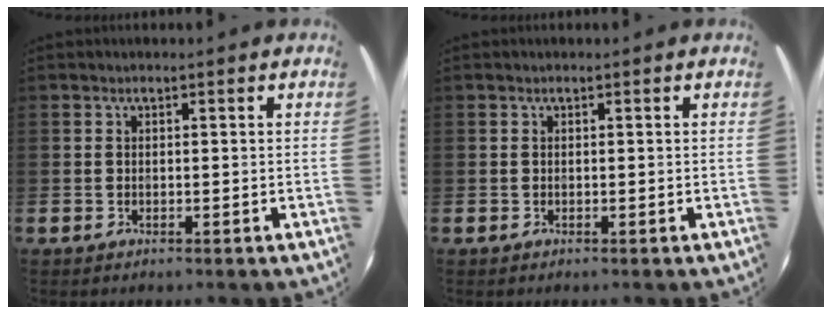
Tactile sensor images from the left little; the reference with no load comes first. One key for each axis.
{"total": 0.0}